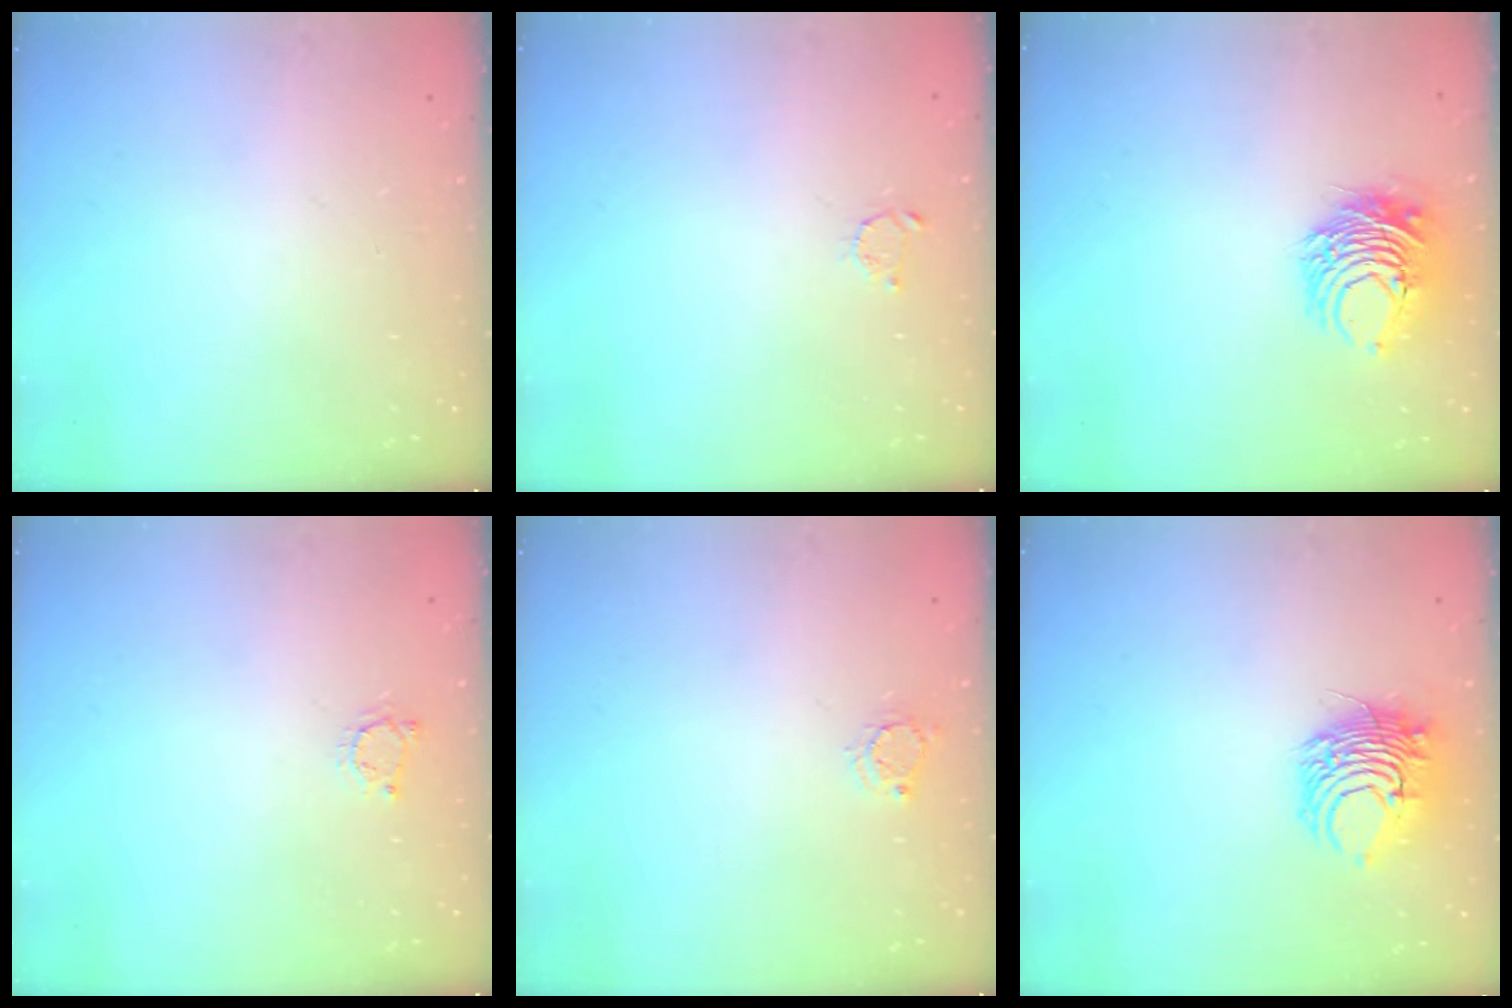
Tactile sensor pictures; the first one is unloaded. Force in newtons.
{"total": 2.1, "press": 2.1, "slide": 0.3}
{"total": 8.9, "press": 8.9, "slide": 0.7}
{"total": 3.3, "press": 3.2, "slide": 0.5}
{"total": 3.2, "press": 3.2, "slide": 0.2}
{"total": 8.5, "press": 8.4, "slide": 0.8}